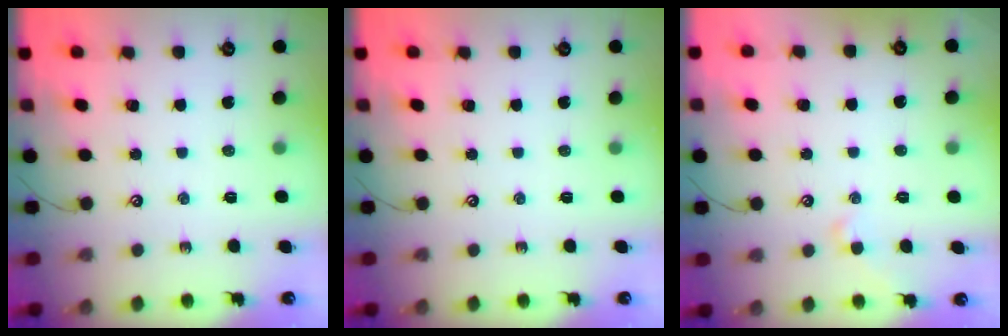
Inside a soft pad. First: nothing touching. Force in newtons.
{"total": 0.0}
{"total": 1.0, "press": 0.9, "slide": 0.3}